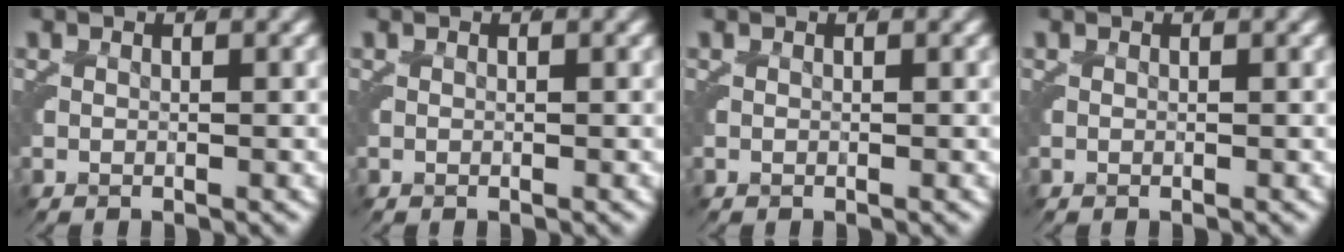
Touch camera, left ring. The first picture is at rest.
{"total": 0.0}
{"total": 0.0}
{"total": 0.0}